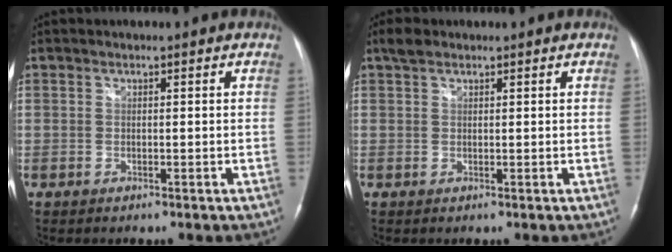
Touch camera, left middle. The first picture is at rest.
{"total": 1.9, "force": [1.5, 0.8, 0.9], "torque": [-0.023, 0.011, 0.028]}